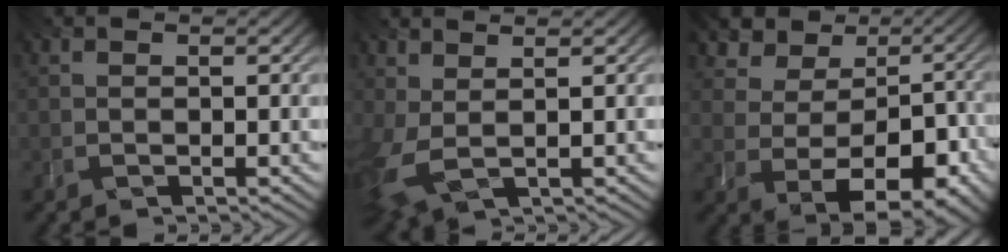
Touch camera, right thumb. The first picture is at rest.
{"total": 5.3, "force": [1.0, 2.9, 4.4], "torque": [-0.135, -0.001, 0.024]}
{"total": 9.4, "force": [-0.2, 7.3, 5.9], "torque": [-0.083, -0.014, 0.005]}